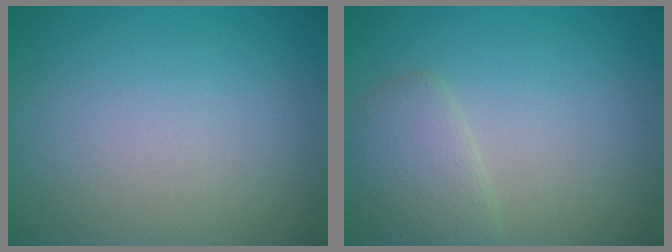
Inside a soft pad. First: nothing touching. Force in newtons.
{"total": 2.7, "press": 2.7, "slide": 0.1}